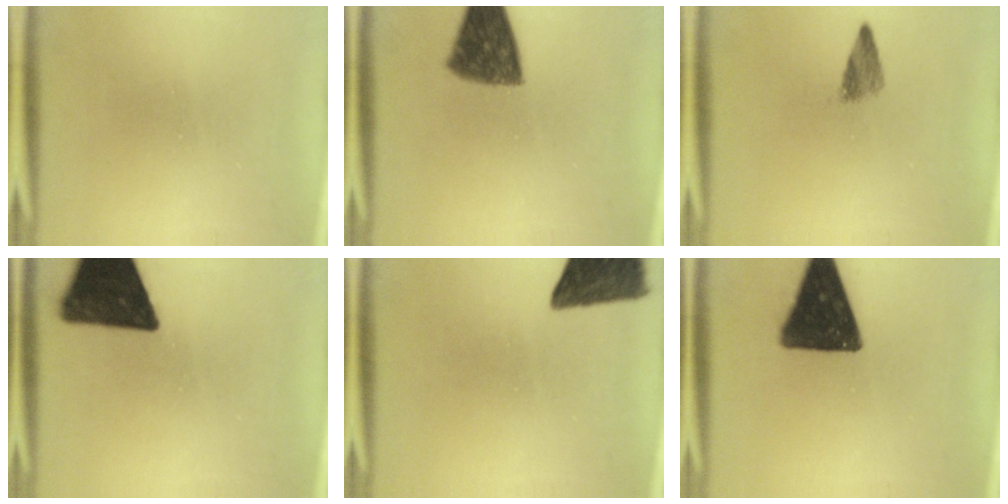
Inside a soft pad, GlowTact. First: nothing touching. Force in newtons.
{"total": 9.7}
{"total": 2.4}
{"total": 17.4}
{"total": 12.9}
{"total": 17.6}